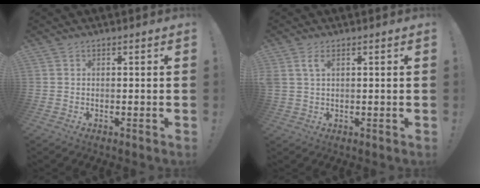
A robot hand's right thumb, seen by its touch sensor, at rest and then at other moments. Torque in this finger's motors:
{"motor_torque": [0.81, 0.88, 0.77, 0.46, 0.50]}